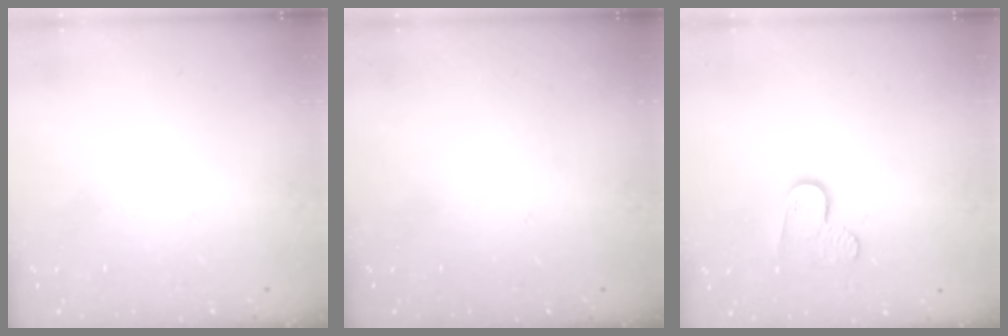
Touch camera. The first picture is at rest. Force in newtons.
{"total": 0.0}
{"total": 7.8, "press": 7.7, "slide": 0.6}